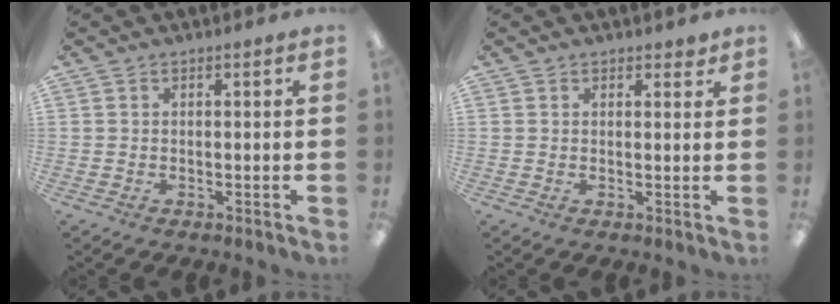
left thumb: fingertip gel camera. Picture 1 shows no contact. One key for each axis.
{"total": 1.5, "fx": 1.2, "fy": 0.8, "fz": 0.4, "tx": -0.001, "ty": -0.004, "tz": 0.022}